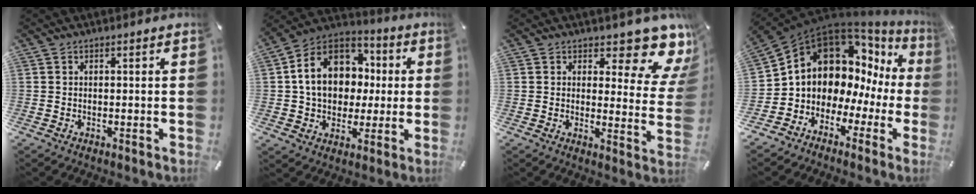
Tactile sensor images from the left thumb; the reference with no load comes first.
{"total": 16.1, "force": [1.2, 13.3, 9.1], "torque": [-0.177, 0.012, 0.024]}
{"total": 10.2, "force": [7.7, 3.9, 5.5], "torque": [-0.049, -0.078, 0.130]}
{"total": 11.6, "force": [5.7, 9.2, 4.4], "torque": [-0.082, -0.060, 0.112]}